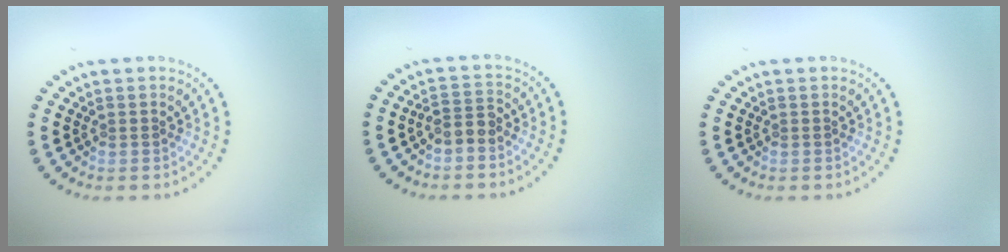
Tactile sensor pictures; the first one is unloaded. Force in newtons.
{"total": 1.8, "press": 1.5, "slide": 0.9}
{"total": 0.0}